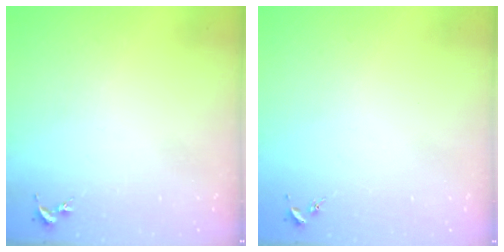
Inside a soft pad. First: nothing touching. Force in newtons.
{"total": 0.0}